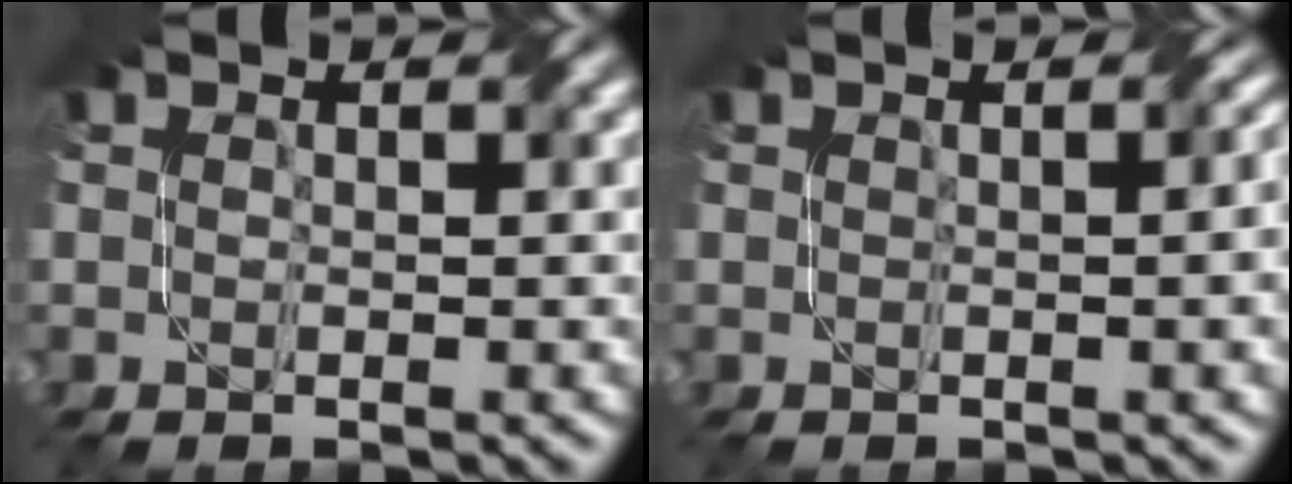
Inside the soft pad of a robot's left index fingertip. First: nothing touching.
{"total": 4.1, "force": [0.4, 1.7, 3.7], "torque": [-0.021, 0.013, 0.006]}